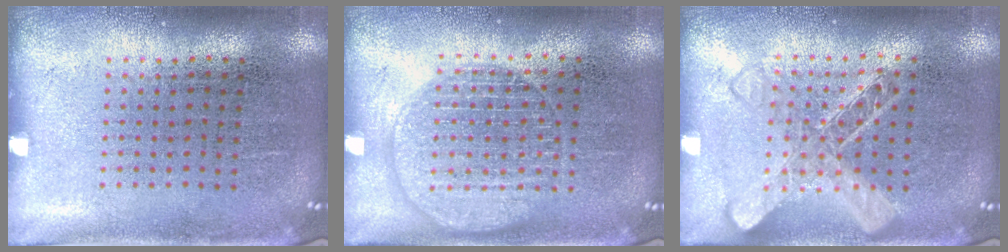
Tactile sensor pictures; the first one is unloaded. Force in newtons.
{"total": 1.6, "press": 1.6, "slide": 0.1}
{"total": 1.6, "press": 1.6, "slide": 0.4}